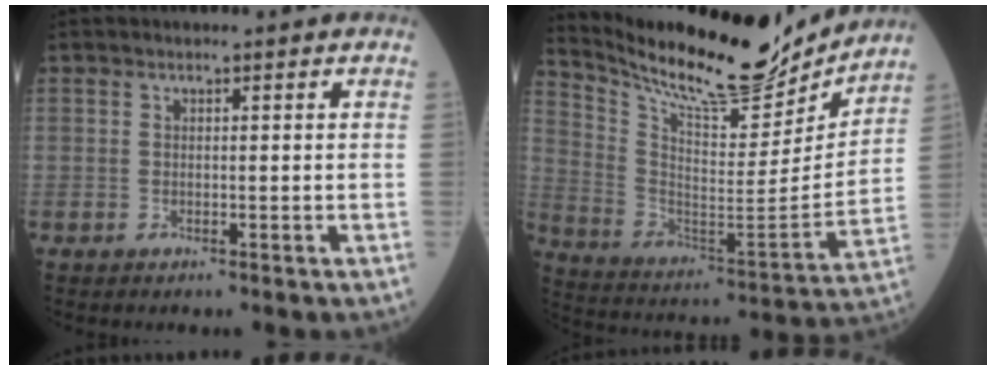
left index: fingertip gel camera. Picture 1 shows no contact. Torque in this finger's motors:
{"motor_torque": [0.99, -1.14, 0.33, 0.07]}